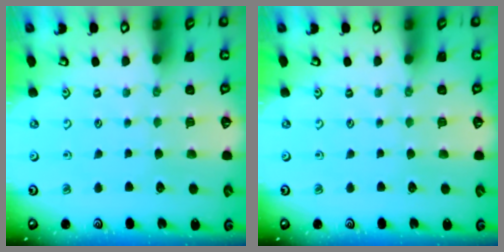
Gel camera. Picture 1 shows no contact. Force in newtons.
{"total": 0.0}